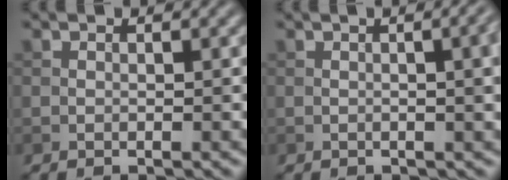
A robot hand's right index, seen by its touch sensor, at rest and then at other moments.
{"total": 6.7, "force": [0.8, 3.1, 5.9], "torque": [-0.025, 0.029, -0.011]}